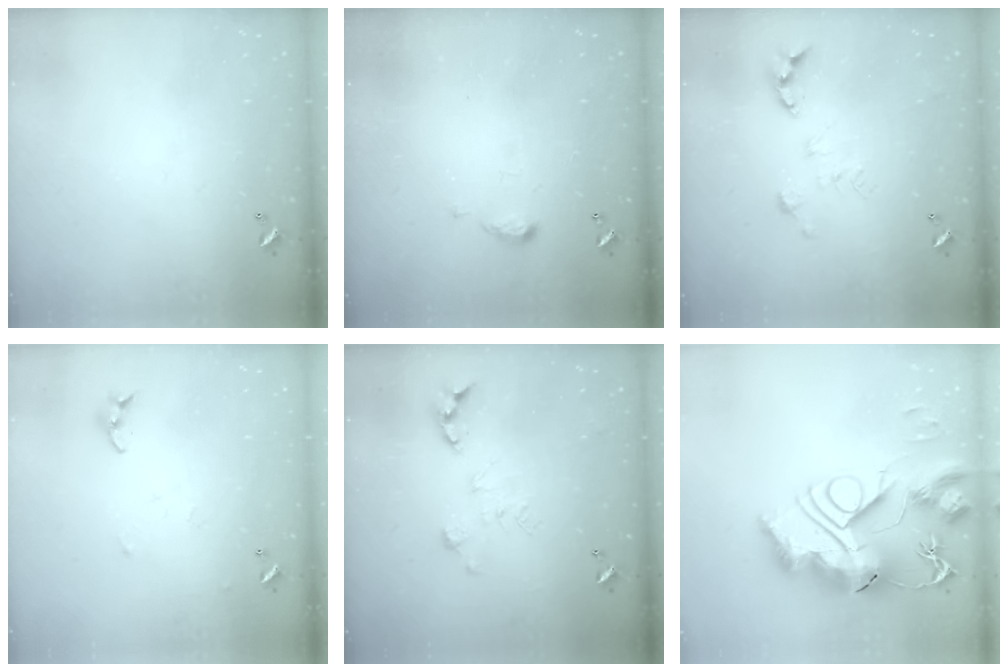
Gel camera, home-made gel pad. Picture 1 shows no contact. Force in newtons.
{"total": 3.1, "press": 3.1, "slide": 0.6}
{"total": 0.0}
{"total": 4.1, "press": 4.1, "slide": 0.4}
{"total": 0.0}
{"total": 0.7, "press": 0.7, "slide": 0.0}